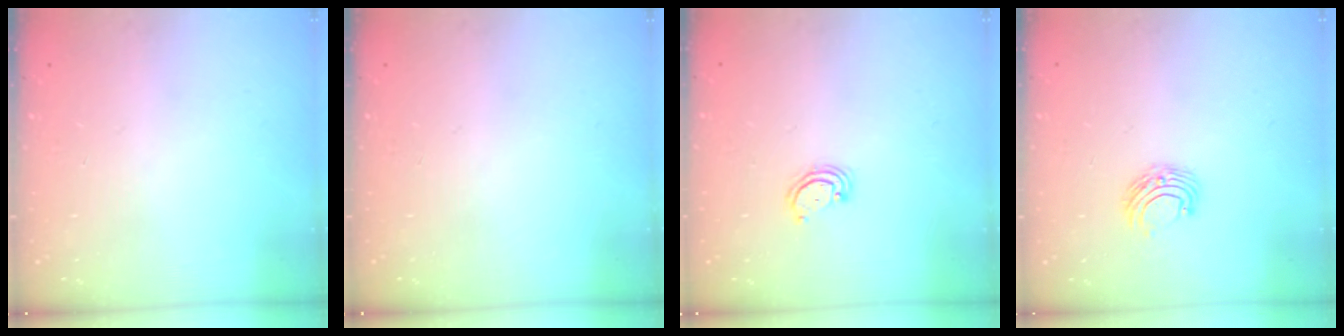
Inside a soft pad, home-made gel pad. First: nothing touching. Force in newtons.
{"total": 0.0}
{"total": 3.3, "press": 3.2, "slide": 0.4}
{"total": 6.3, "press": 6.3, "slide": 0.5}